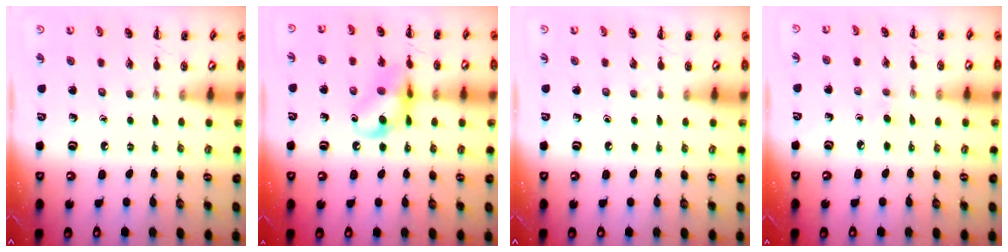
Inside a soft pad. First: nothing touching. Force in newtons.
{"total": 14.1, "press": 13.9, "slide": 2.4}
{"total": 0.0}
{"total": 2.4, "press": 2.2, "slide": 1.0}